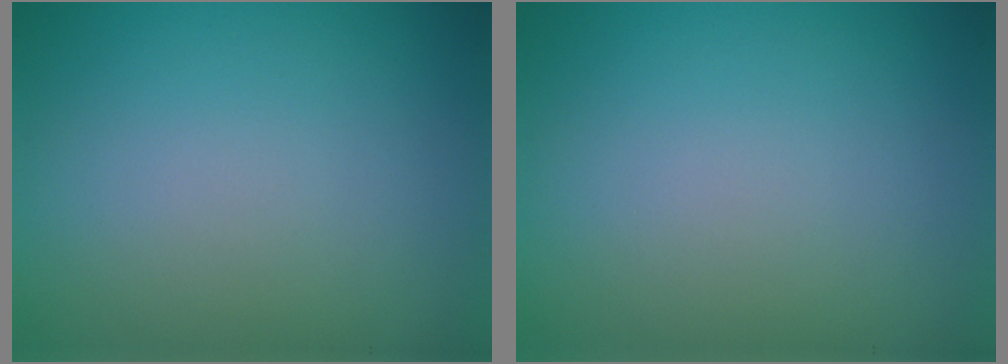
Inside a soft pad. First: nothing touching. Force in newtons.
{"total": 0.0}